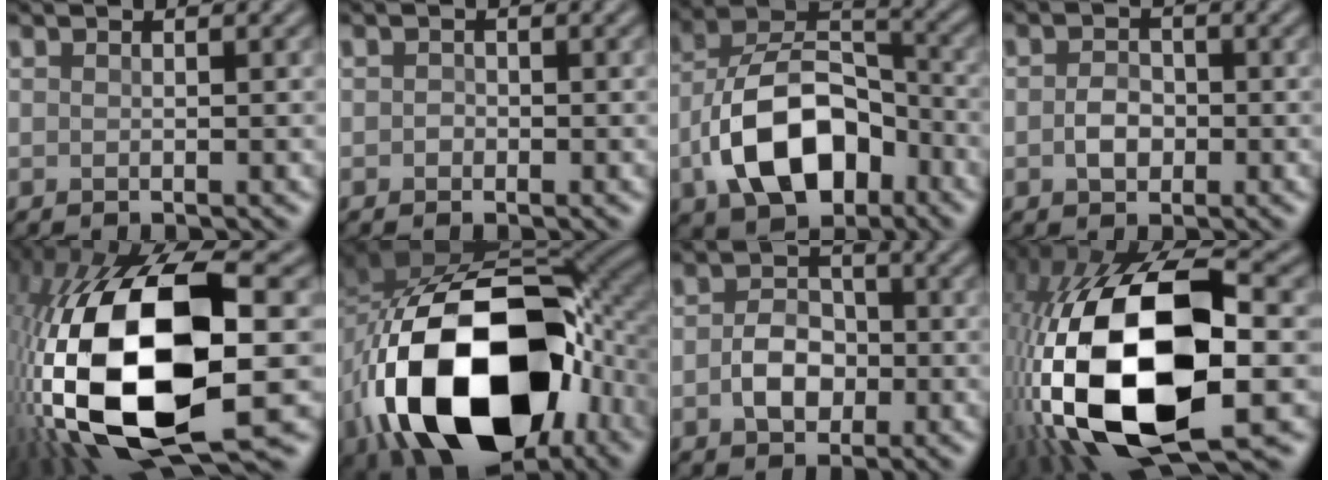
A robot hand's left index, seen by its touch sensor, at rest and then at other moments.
{"total": 0.5, "force": [-0.1, 0.5, 0.0], "torque": [-0.001, -0.001, -0.004]}
{"total": 10.5, "force": [-3.9, 6.4, 7.3], "torque": [-0.136, 0.010, -0.077]}
{"total": 2.1, "force": [-0.4, 1.7, 1.3], "torque": [-0.026, 0.002, -0.013]}
{"total": 20.4, "force": [-2.6, 9.2, 18.0], "torque": [-0.385, -0.018, -0.039]}
{"total": 19.0, "force": [-6.2, 11.8, 13.6], "torque": [-0.254, -0.035, -0.088]}
{"total": 3.4, "force": [-0.7, 2.6, 2.1], "torque": [-0.039, 0.003, -0.017]}
{"total": 19.1, "force": [-3.7, 9.4, 16.2], "torque": [-0.346, -0.014, -0.064]}